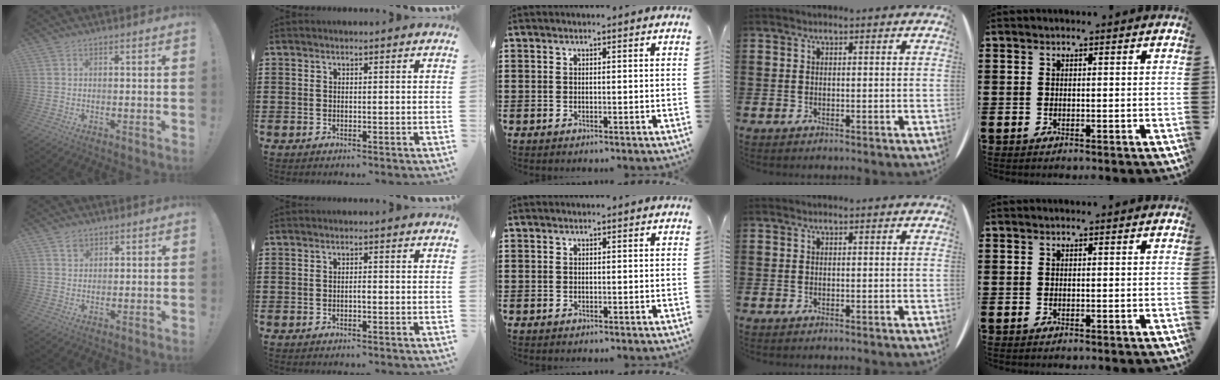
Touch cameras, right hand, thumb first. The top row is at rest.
{"thumb": {"total": 2.7, "force": [1.9, 1.9, 0.6], "torque": [0.008, -0.011, 0.030]}, "index": {"total": 0.8, "force": [-0.4, 0.2, 0.7], "torque": [-0.016, -0.004, -0.006]}}